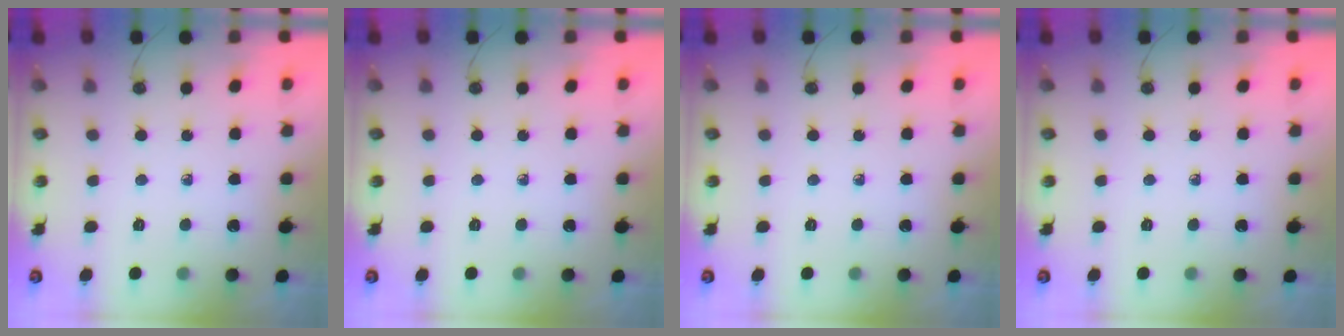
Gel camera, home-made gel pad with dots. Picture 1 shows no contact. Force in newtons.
{"total": 0.0}
{"total": 0.0}
{"total": 0.0}